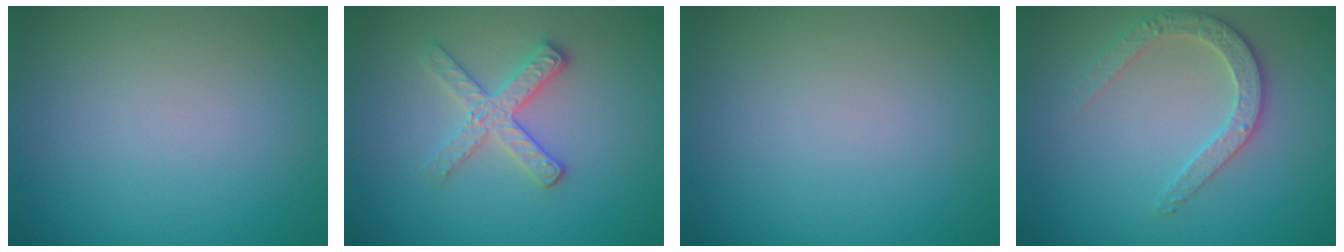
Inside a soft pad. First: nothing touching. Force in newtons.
{"total": 2.9, "press": 2.8, "slide": 0.8}
{"total": 0.0}
{"total": 2.8, "press": 2.7, "slide": 0.5}